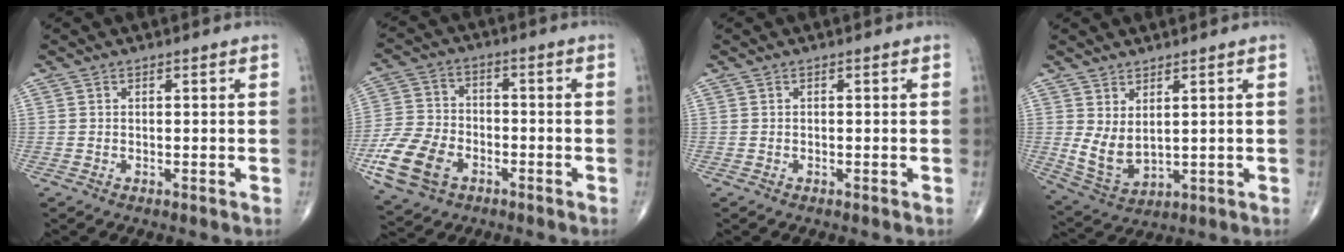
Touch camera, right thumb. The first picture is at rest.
{"total": 12.5, "force": [-5.1, 8.5, 7.5], "torque": [-0.147, 0.015, -0.098]}
{"total": 0.0}
{"total": 6.7, "force": [1.9, 3.6, 5.3], "torque": [-0.098, -0.024, 0.055]}